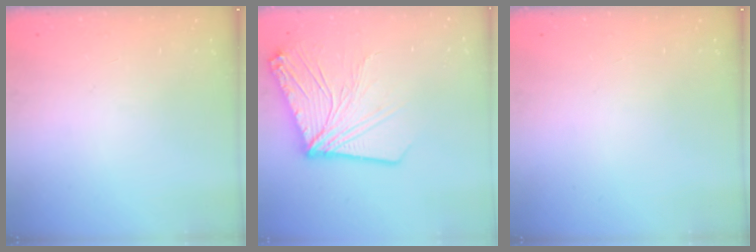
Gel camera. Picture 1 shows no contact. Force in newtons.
{"total": 17.4, "press": 17.2, "slide": 2.3}
{"total": 0.0}